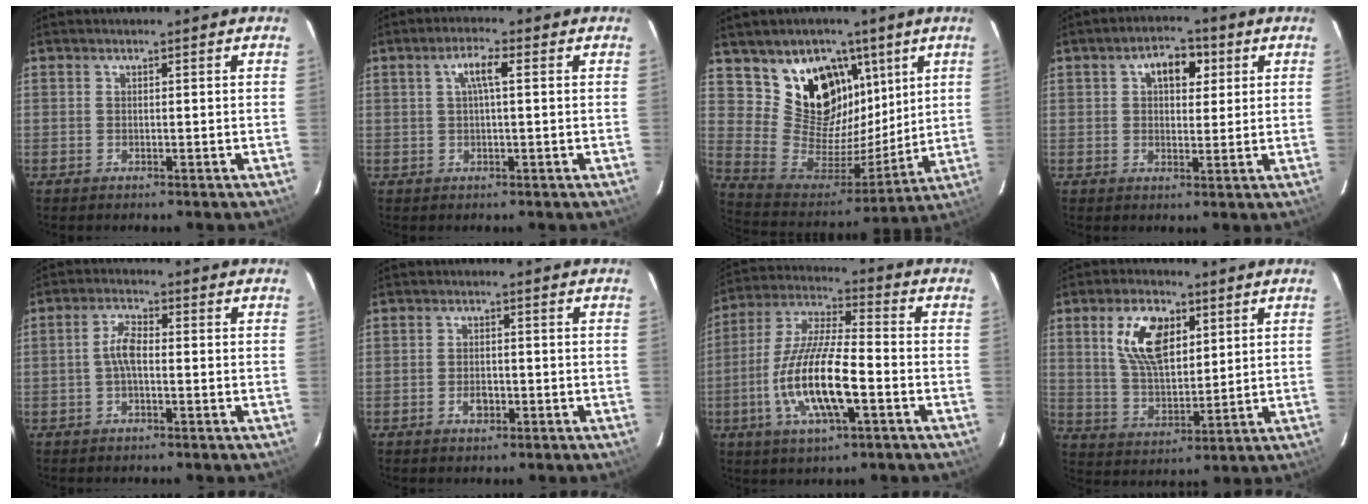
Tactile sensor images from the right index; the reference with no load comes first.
{"total": 3.8, "force": [0.9, 0.5, 3.7], "torque": [-0.073, 0.008, 0.016]}
{"total": 17.4, "force": [9.4, 12.9, 7.0], "torque": [-0.144, -0.003, 0.183]}
{"total": 6.2, "force": [2.2, 3.9, 4.4], "torque": [-0.067, 0.021, 0.035]}
{"total": 3.9, "force": [-0.6, 1.6, 3.5], "torque": [-0.075, 0.012, -0.012]}
{"total": 2.9, "force": [-1.2, 1.8, 2.0], "torque": [-0.037, 0.002, -0.019]}
{"total": 15.5, "force": [-4.8, 4.0, 14.2], "torque": [-0.290, -0.011, -0.093]}
{"total": 11.6, "force": [4.7, 6.2, 8.7], "torque": [-0.163, 0.014, 0.095]}